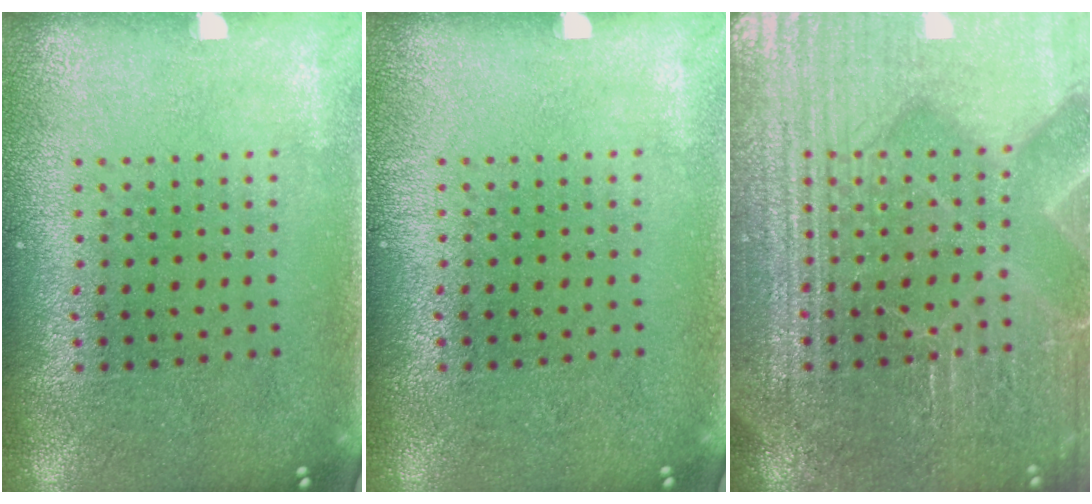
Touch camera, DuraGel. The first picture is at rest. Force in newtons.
{"total": 0.0}
{"total": 7.5, "press": 7.5, "slide": 1.1}